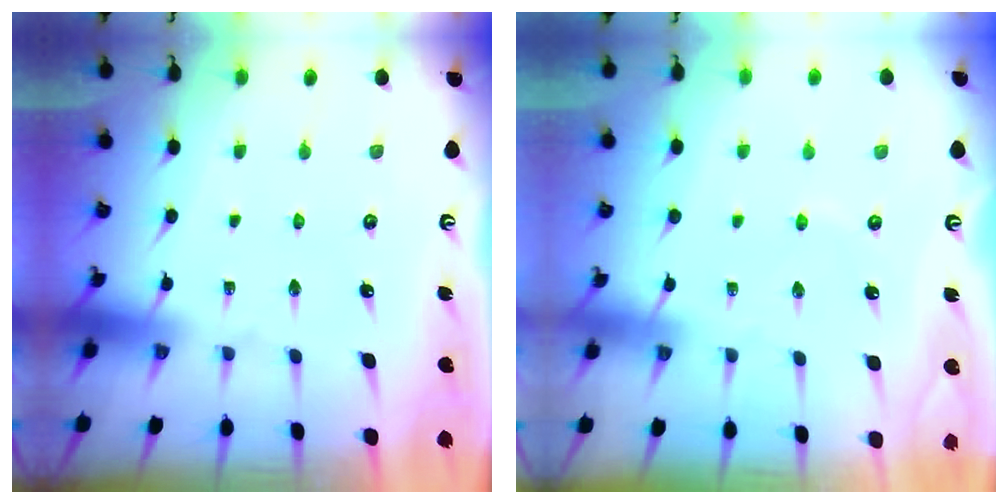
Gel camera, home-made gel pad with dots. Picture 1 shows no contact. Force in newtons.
{"total": 1.1, "press": 1.1, "slide": 0.2}